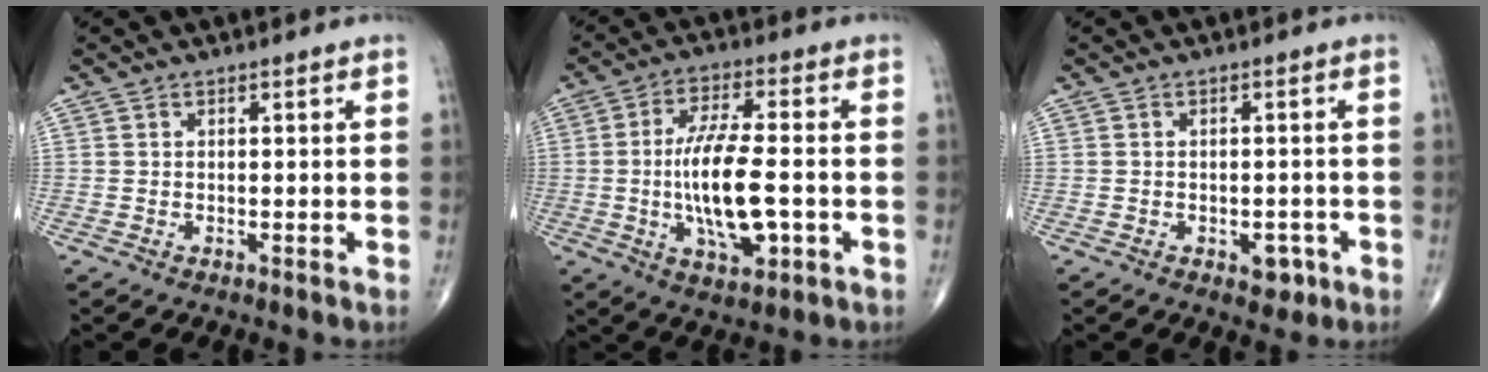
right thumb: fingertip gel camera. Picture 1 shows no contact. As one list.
[{"total": 13.3, "force": [-1.7, 4.7, 12.3], "torque": [-0.227, 0.004, -0.029]}, {"total": 3.2, "force": [-1.4, 2.0, 2.1], "torque": [-0.011, 0.005, -0.015]}]